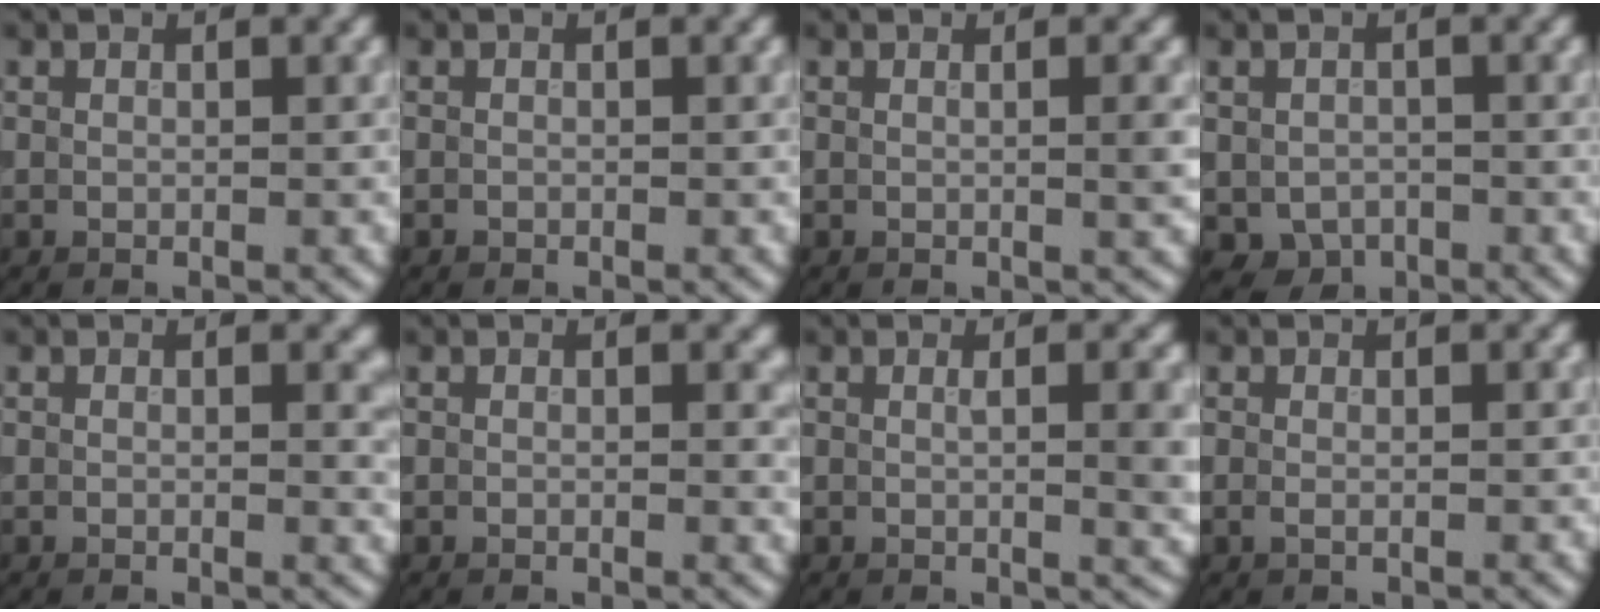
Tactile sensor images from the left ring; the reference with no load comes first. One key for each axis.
{"total": 0.0}
{"total": 2.2, "fx": 0.1, "fy": 0.6, "fz": 2.1, "tx": -0.022, "ty": 0.002, "tz": -0.004}
{"total": 2.6, "fx": -1.0, "fy": 2.1, "fz": 1.1, "tx": -0.020, "ty": -0.009, "tz": -0.017}
{"total": 1.4, "fx": 0.3, "fy": 0.5, "fz": 1.3, "tx": -0.011, "ty": -0.004, "tz": 0.004}
{"total": 0.9, "fx": 0.2, "fy": 0.3, "fz": 0.8, "tx": -0.007, "ty": -0.004, "tz": 0.003}
{"total": 3.7, "fx": 0.3, "fy": 1.1, "fz": 3.5, "tx": -0.038, "ty": 0.000, "tz": 0.005}
{"total": 0.6, "fx": -0.1, "fy": 0.1, "fz": 0.5, "tx": -0.012, "ty": -0.002, "tz": -0.001}